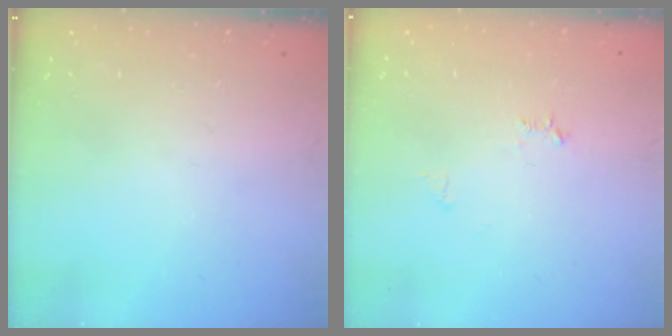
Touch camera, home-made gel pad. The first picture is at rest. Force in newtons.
{"total": 4.9, "press": 4.9, "slide": 0.5}